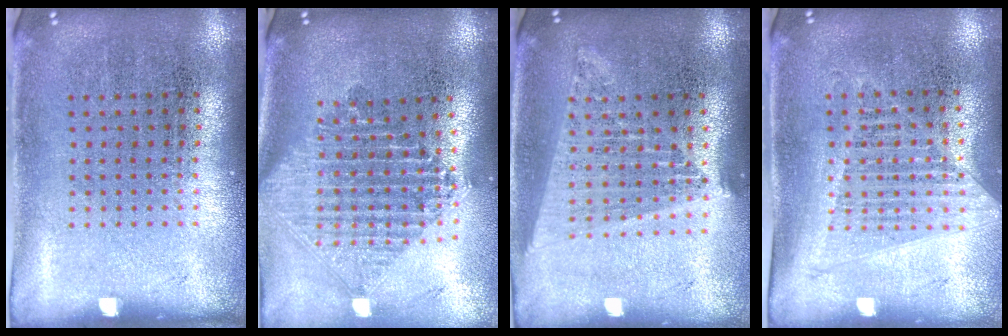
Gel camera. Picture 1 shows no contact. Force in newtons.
{"total": 2.2, "press": 1.7, "slide": 1.4}
{"total": 1.7, "press": 1.6, "slide": 0.7}
{"total": 1.2, "press": 1.1, "slide": 0.5}